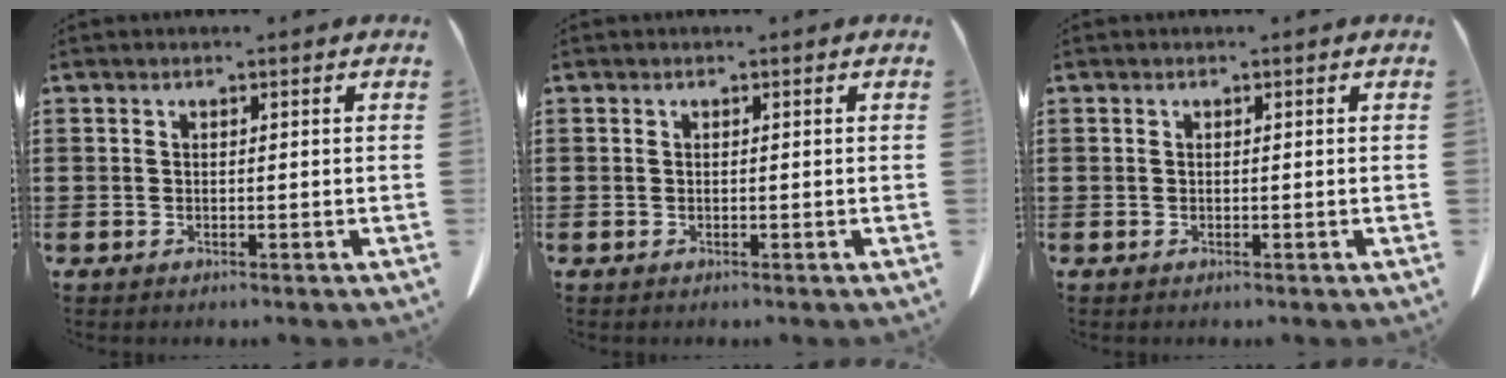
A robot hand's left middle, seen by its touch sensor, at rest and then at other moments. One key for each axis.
{"total": 0.0}
{"total": 0.0}